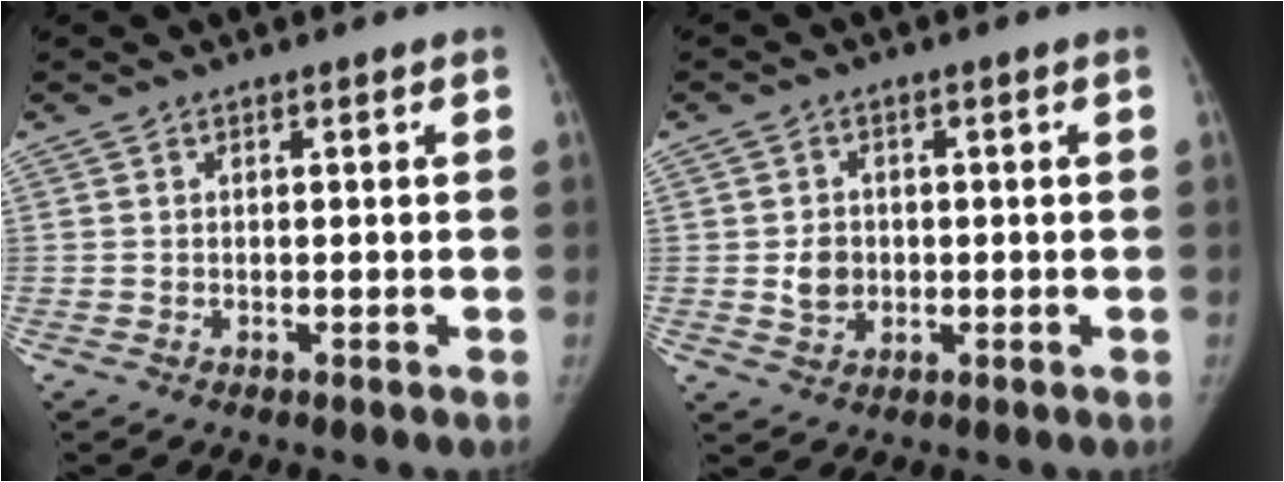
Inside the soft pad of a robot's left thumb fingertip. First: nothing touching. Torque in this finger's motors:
{"motor_torque": [-0.01, 0.03, 0.20, -0.13, 0.03]}